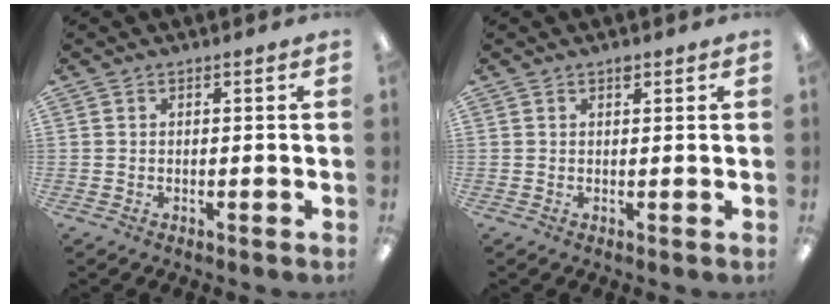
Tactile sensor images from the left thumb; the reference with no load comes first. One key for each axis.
{"total": 1.1, "fx": 0.9, "fy": 0.4, "fz": 0.5, "tx": -0.004, "ty": -0.002, "tz": 0.014}